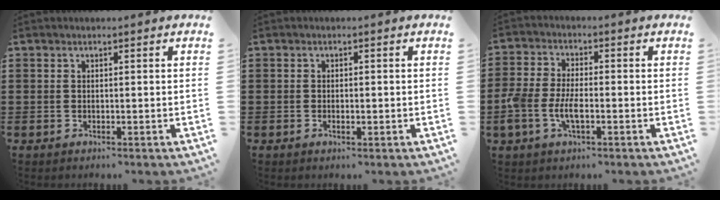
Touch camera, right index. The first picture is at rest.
{"total": 1.0, "force": [-0.2, 0.4, 0.9], "torque": [-0.017, -0.002, -0.003]}
{"total": 5.3, "force": [-1.7, 2.6, 4.3], "torque": [-0.103, -0.001, -0.037]}